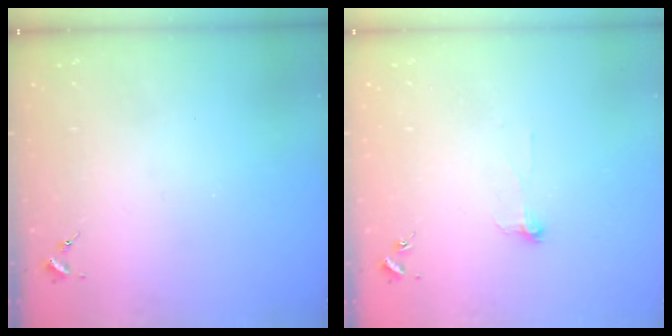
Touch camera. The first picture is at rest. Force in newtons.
{"total": 3.6, "press": 3.6, "slide": 0.3}